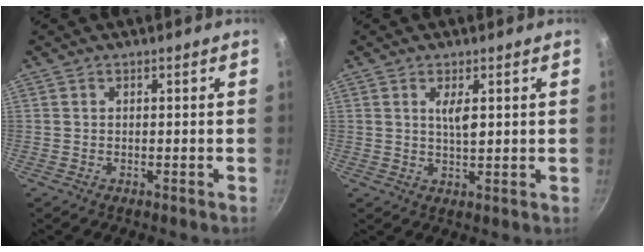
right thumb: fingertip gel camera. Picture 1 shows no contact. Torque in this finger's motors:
{"motor_torque": [-0.51, 0.66, 0.22, -0.09, 0.00]}